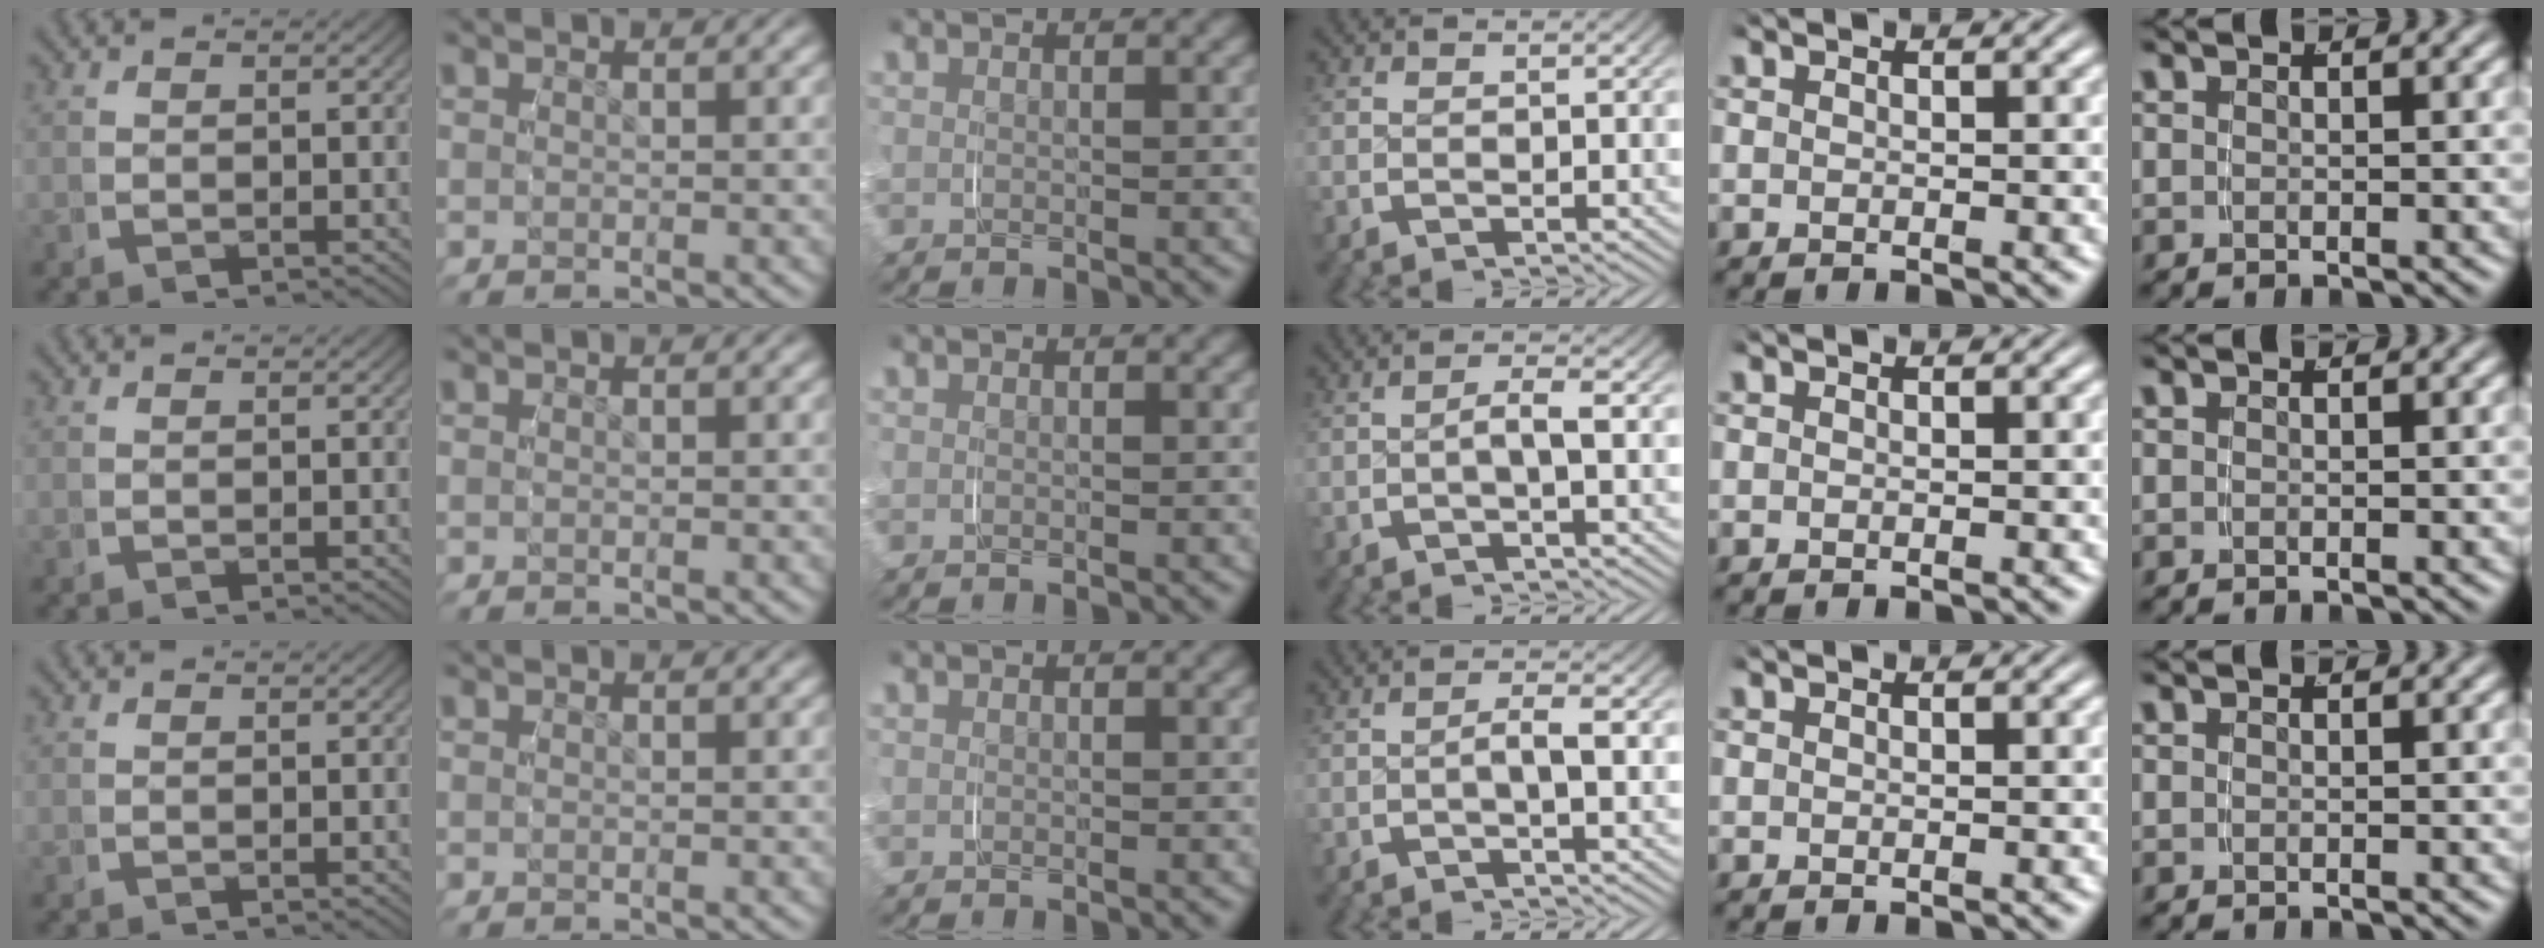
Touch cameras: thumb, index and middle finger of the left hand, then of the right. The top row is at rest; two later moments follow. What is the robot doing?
{"motion": "grasp_and_lifting", "object": "map"}